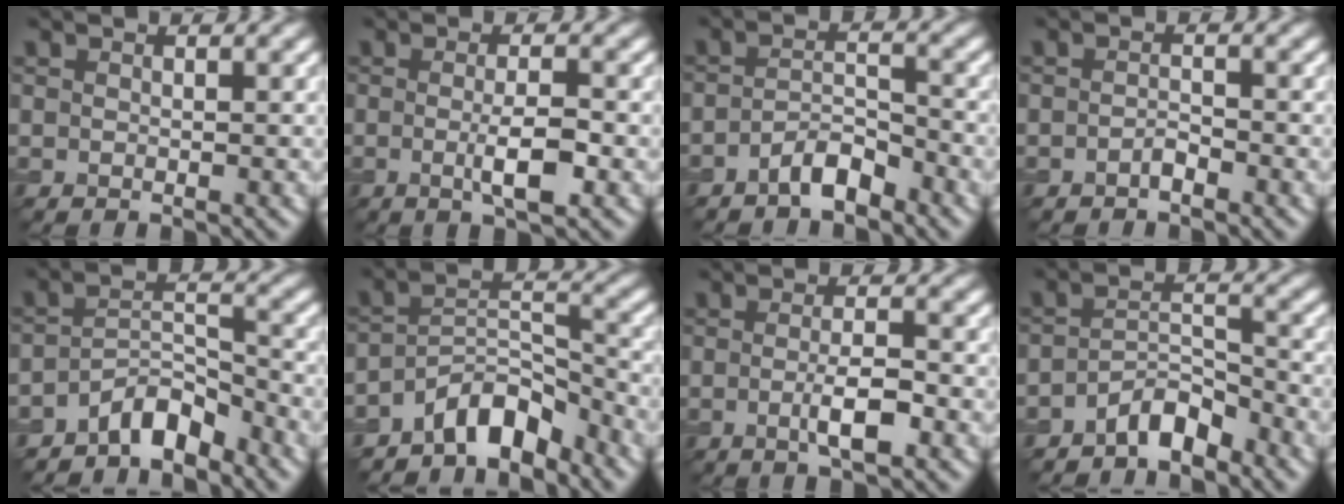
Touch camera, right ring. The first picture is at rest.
{"total": 3.3, "force": [-0.6, 0.6, 3.2], "torque": [-0.057, -0.004, -0.010]}
{"total": 2.9, "force": [-2.2, 0.9, 1.7], "torque": [-0.030, 0.011, -0.043]}
{"total": 1.0, "force": [-0.8, 0.3, 0.6], "torque": [-0.013, 0.004, -0.014]}
{"total": 4.6, "force": [-3.7, 1.6, 2.2], "torque": [-0.030, 0.009, -0.072]}
{"total": 6.3, "force": [-4.9, 2.5, 3.0], "torque": [-0.036, 0.008, -0.096]}
{"total": 3.1, "force": [-0.8, 0.6, 3.0], "torque": [-0.054, -0.001, -0.016]}
{"total": 3.6, "force": [-2.9, 1.2, 1.8], "torque": [-0.029, 0.011, -0.057]}